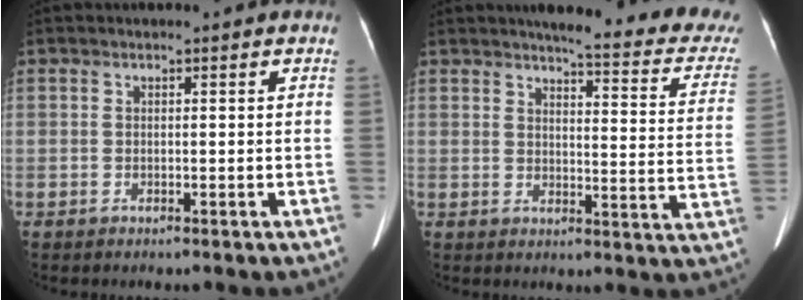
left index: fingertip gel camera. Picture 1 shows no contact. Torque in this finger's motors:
{"motor_torque": [0.68, -1.18, 0.17, 0.07]}